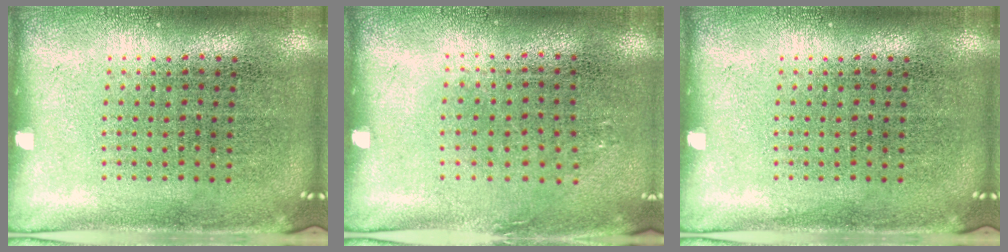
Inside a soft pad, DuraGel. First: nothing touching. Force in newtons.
{"total": 0.8, "press": 0.6, "slide": 0.5}
{"total": 0.0}